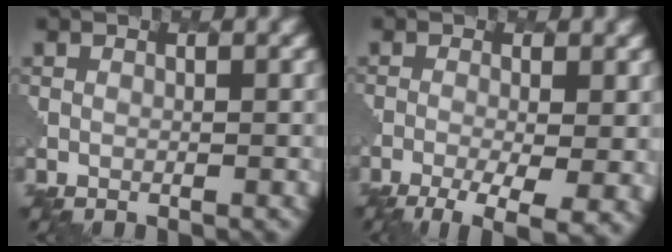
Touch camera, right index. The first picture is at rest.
{"total": 6.7, "force": [-3.1, 2.3, 5.5], "torque": [-0.095, -0.016, -0.040]}